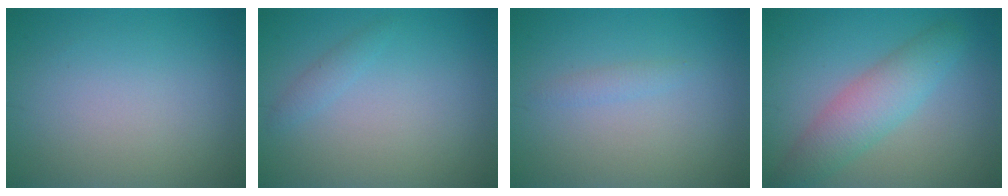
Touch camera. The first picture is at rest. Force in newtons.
{"total": 1.0, "press": 1.0, "slide": 0.1}
{"total": 0.9, "press": 0.9, "slide": 0.1}
{"total": 4.5, "press": 4.5, "slide": 0.1}